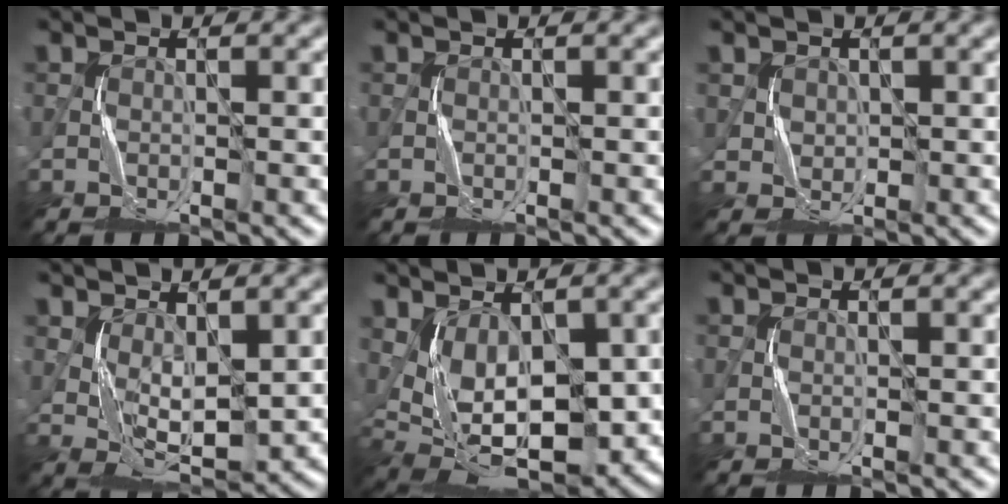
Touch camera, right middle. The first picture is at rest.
{"total": 0.0}
{"total": 1.4, "force": [0.6, 1.2, 0.2], "torque": [-0.007, -0.007, 0.022]}
{"total": 3.9, "force": [1.1, 2.0, 3.2], "torque": [-0.063, -0.007, 0.027]}
{"total": 7.7, "force": [0.2, 4.1, 6.5], "torque": [-0.120, -0.005, 0.010]}
{"total": 0.0}